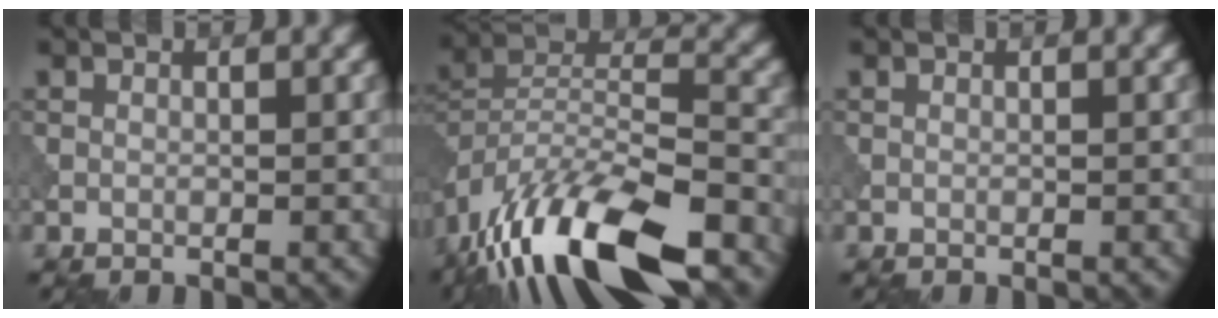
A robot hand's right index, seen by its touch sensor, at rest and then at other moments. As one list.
[{"total": 14.9, "force": [-10.5, 4.9, 9.4], "torque": [-0.194, 0.002, -0.182]}, {"total": 0.0}]